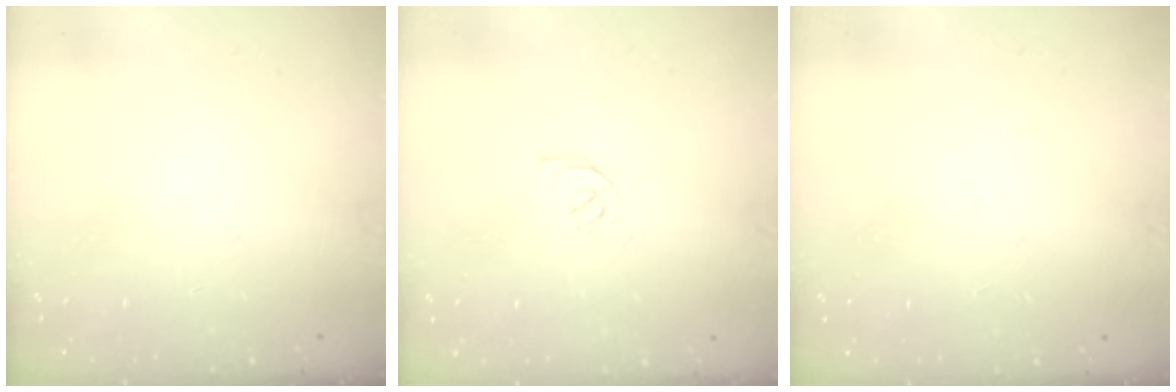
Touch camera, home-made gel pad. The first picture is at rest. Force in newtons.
{"total": 2.2, "press": 2.2, "slide": 0.0}
{"total": 0.0}